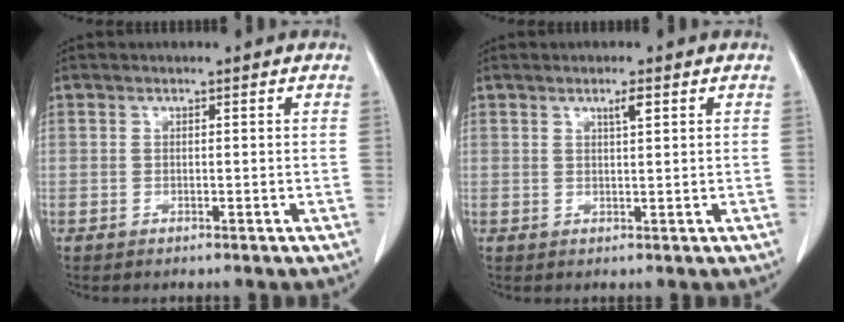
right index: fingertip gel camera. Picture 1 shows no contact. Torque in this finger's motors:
{"motor_torque": [0.25, 0.00, 0.03, 0.02]}